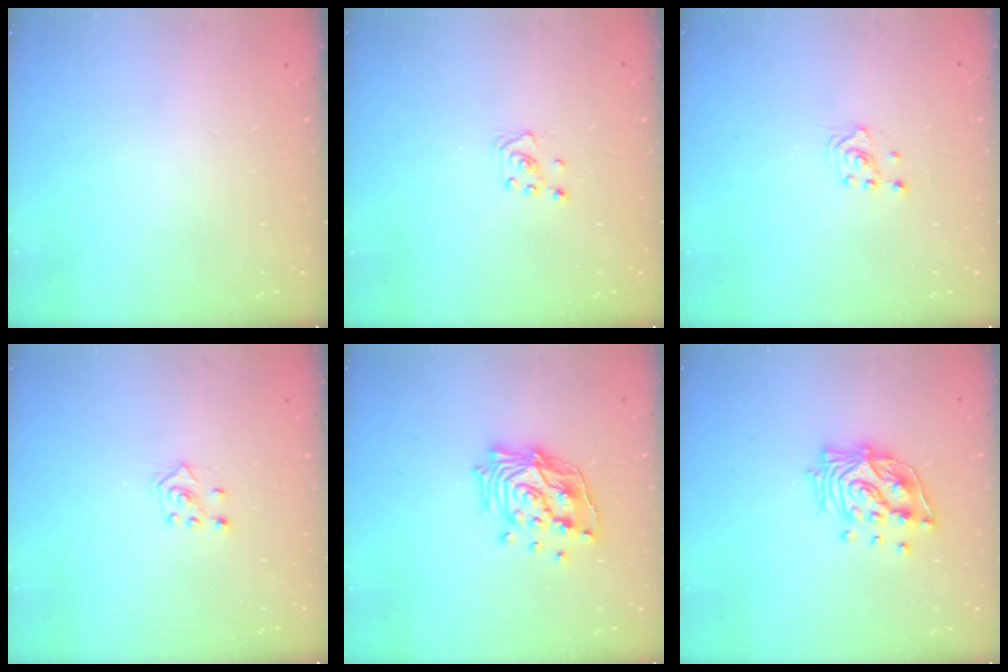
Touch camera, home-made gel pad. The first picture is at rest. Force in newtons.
{"total": 3.0, "press": 2.9, "slide": 0.3}
{"total": 1.6, "press": 1.5, "slide": 0.2}
{"total": 4.0, "press": 3.9, "slide": 1.0}
{"total": 15.1, "press": 14.9, "slide": 1.9}
{"total": 14.2, "press": 14.1, "slide": 1.9}